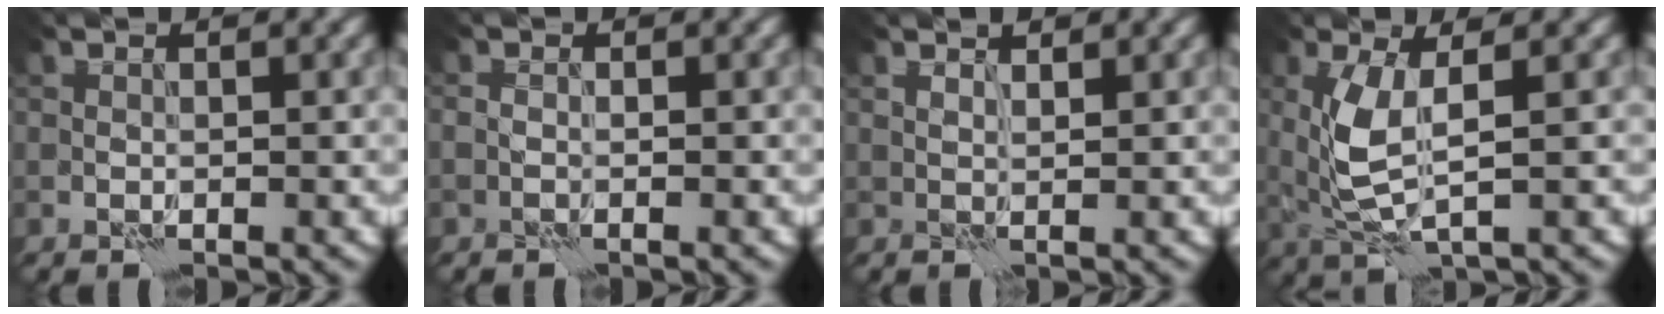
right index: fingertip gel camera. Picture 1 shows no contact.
{"total": 0.5, "force": [0.2, -0.3, -0.3], "torque": [0.004, 0.002, 0.004]}
{"total": 1.6, "force": [1.5, -0.5, -0.3], "torque": [0.005, -0.005, 0.027]}
{"total": 3.7, "force": [1.2, 0.7, 3.5], "torque": [-0.092, -0.009, 0.028]}